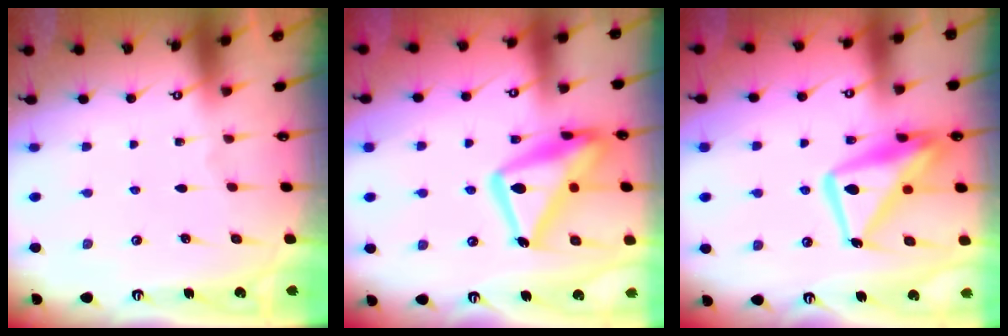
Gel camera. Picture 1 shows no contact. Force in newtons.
{"total": 20.5, "press": 20.4, "slide": 1.5}
{"total": 15.8, "press": 15.7, "slide": 1.6}